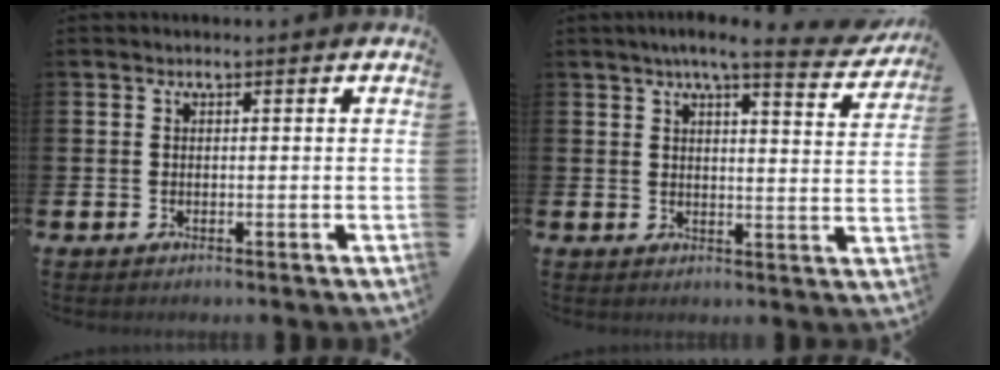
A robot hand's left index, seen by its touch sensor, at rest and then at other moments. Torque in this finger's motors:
{"motor_torque": [1.02, -1.12, 0.40, 0.16]}